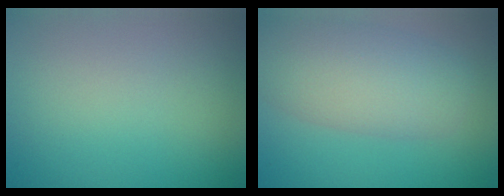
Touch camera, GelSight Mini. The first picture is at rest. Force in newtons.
{"total": 6.8, "press": 6.8, "slide": 0.4}